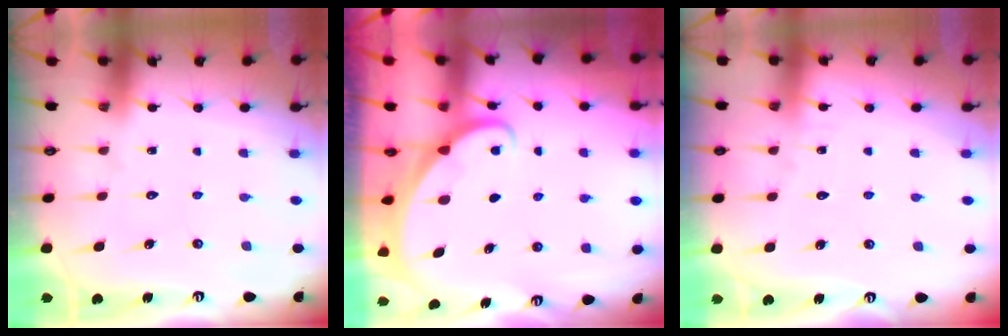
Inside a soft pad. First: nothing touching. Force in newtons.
{"total": 1.6, "press": 1.6, "slide": 0.1}
{"total": 2.7, "press": 2.7, "slide": 0.2}